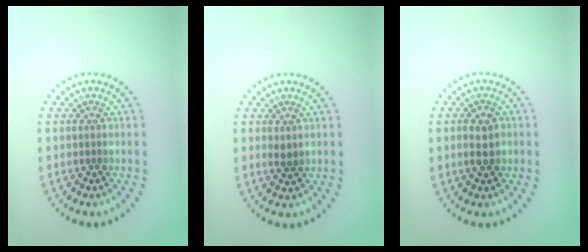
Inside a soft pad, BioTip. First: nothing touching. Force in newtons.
{"total": 1.0, "press": 0.9, "slide": 0.3}
{"total": 2.3, "press": 2.3, "slide": 0.0}